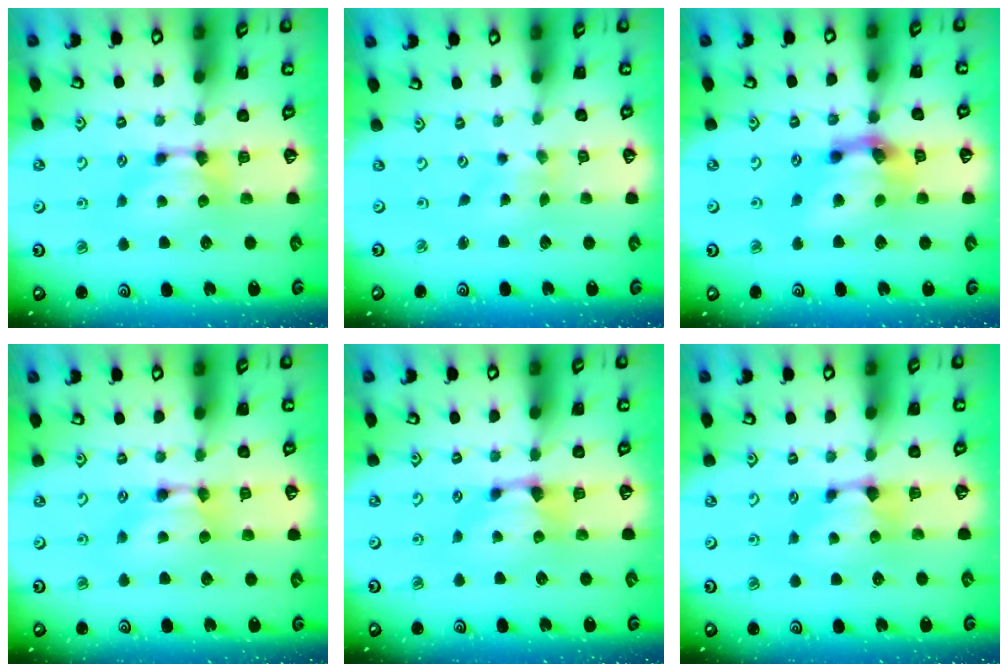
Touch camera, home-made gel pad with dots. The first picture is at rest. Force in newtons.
{"total": 3.8, "press": 3.7, "slide": 0.8}
{"total": 7.3, "press": 6.9, "slide": 2.4}
{"total": 1.5, "press": 1.5, "slide": 0.2}
{"total": 0.9, "press": 0.2, "slide": 0.9}
{"total": 0.9, "press": 0.7, "slide": 0.6}